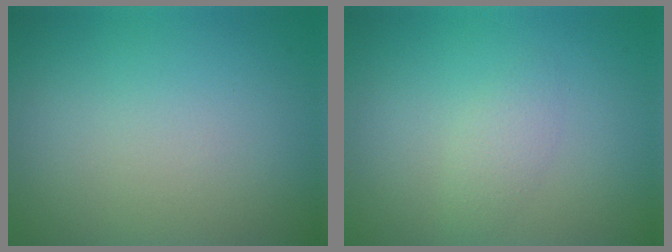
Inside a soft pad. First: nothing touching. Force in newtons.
{"total": 1.4, "press": 1.4, "slide": 0.0}